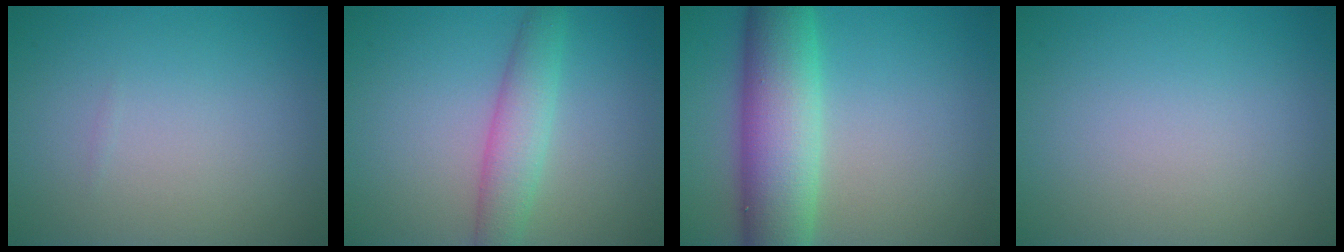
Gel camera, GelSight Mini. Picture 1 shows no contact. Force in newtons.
{"total": 3.7, "press": 3.7, "slide": 0.1}
{"total": 8.9, "press": 8.9, "slide": 0.5}
{"total": 0.0}